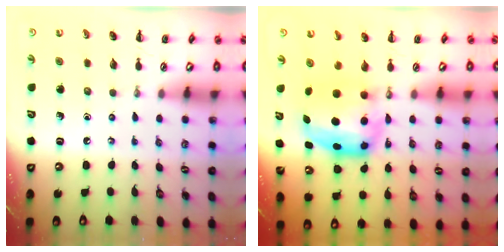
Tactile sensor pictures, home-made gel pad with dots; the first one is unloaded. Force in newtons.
{"total": 7.1, "press": 6.9, "slide": 1.6}